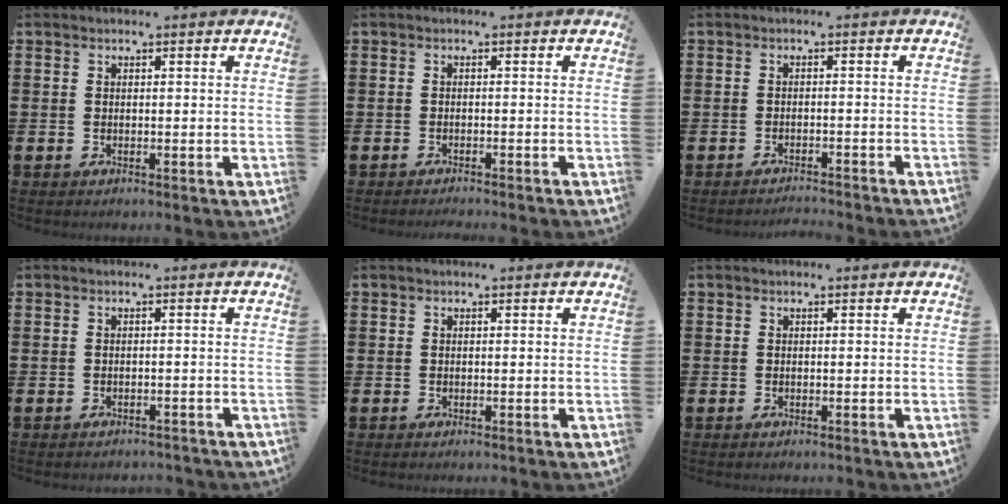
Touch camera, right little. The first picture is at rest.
{"total": 0.7, "force": [-0.7, -0.1, 0.1], "torque": [-0.001, -0.001, -0.014]}
{"total": 1.4, "force": [-1.4, -0.2, 0.0], "torque": [-0.001, 0.005, -0.028]}
{"total": 0.7, "force": [-0.7, 0.1, 0.0], "torque": [-0.003, -0.001, -0.015]}
{"total": 0.0}
{"total": 0.0}